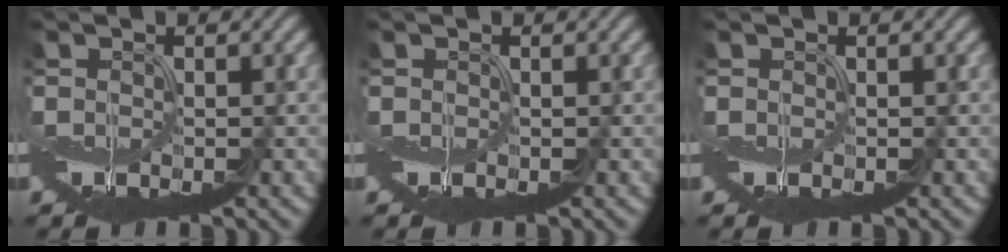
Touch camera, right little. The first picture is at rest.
{"total": 0.0}
{"total": 0.0}